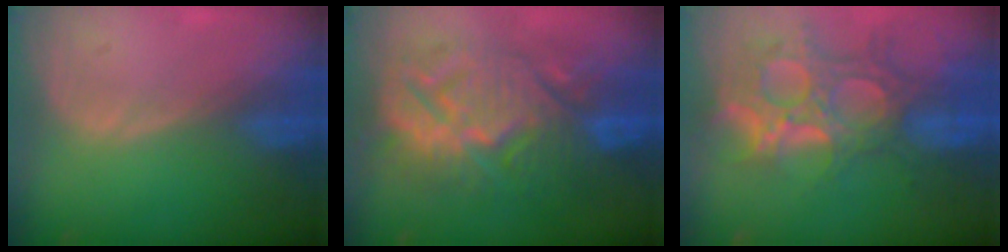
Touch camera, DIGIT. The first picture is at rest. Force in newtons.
{"total": 13.9, "press": 13.8, "slide": 1.4}
{"total": 13.1, "press": 11.2, "slide": 6.8}